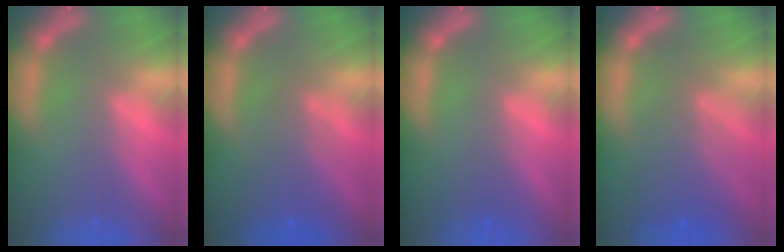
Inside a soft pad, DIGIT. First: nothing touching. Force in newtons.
{"total": 4.1}
{"total": 1.0}
{"total": 5.1}